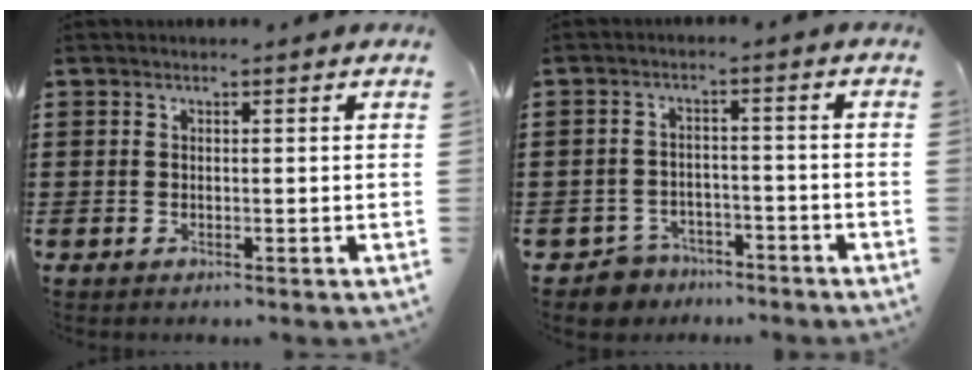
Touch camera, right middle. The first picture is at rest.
{"total": 4.3, "force": [-4.1, 1.2, 0.2], "torque": [-0.024, 0.001, -0.089]}